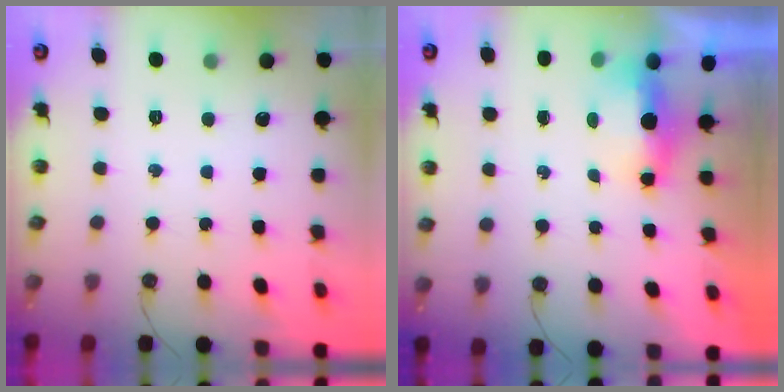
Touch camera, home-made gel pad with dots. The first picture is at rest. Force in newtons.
{"total": 5.1, "press": 4.8, "slide": 1.7}